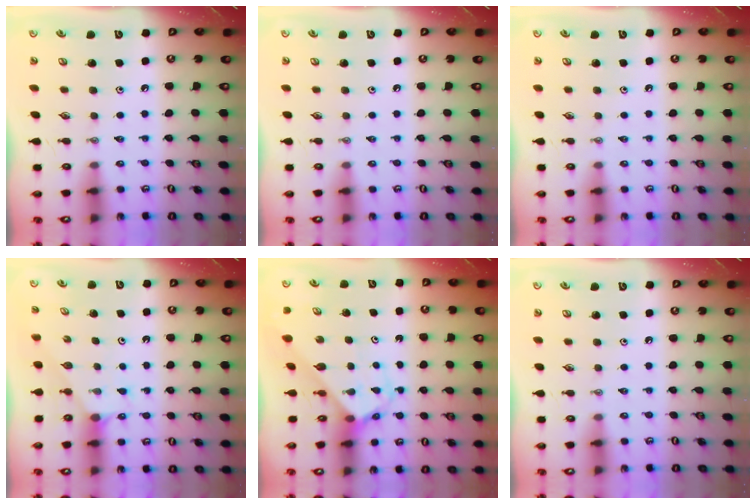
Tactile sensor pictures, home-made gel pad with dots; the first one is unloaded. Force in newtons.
{"total": 0.0}
{"total": 0.0}
{"total": 1.2, "press": 1.2, "slide": 0.2}
{"total": 2.9, "press": 2.9, "slide": 0.1}
{"total": 0.0}